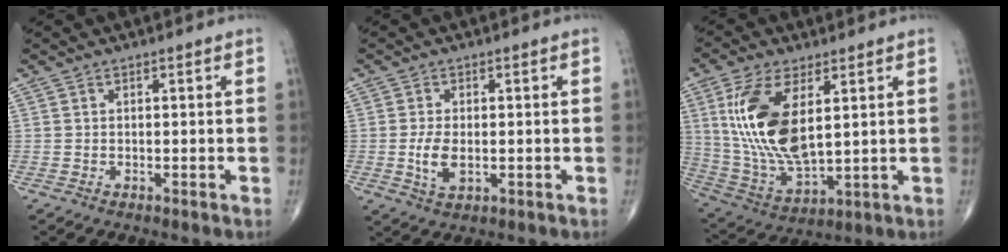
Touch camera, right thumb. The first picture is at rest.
{"total": 4.8, "force": [-0.5, 2.5, 4.1], "torque": [-0.084, -0.009, -0.007]}
{"total": 17.4, "force": [4.4, 8.0, 14.8], "torque": [-0.300, -0.023, 0.098]}